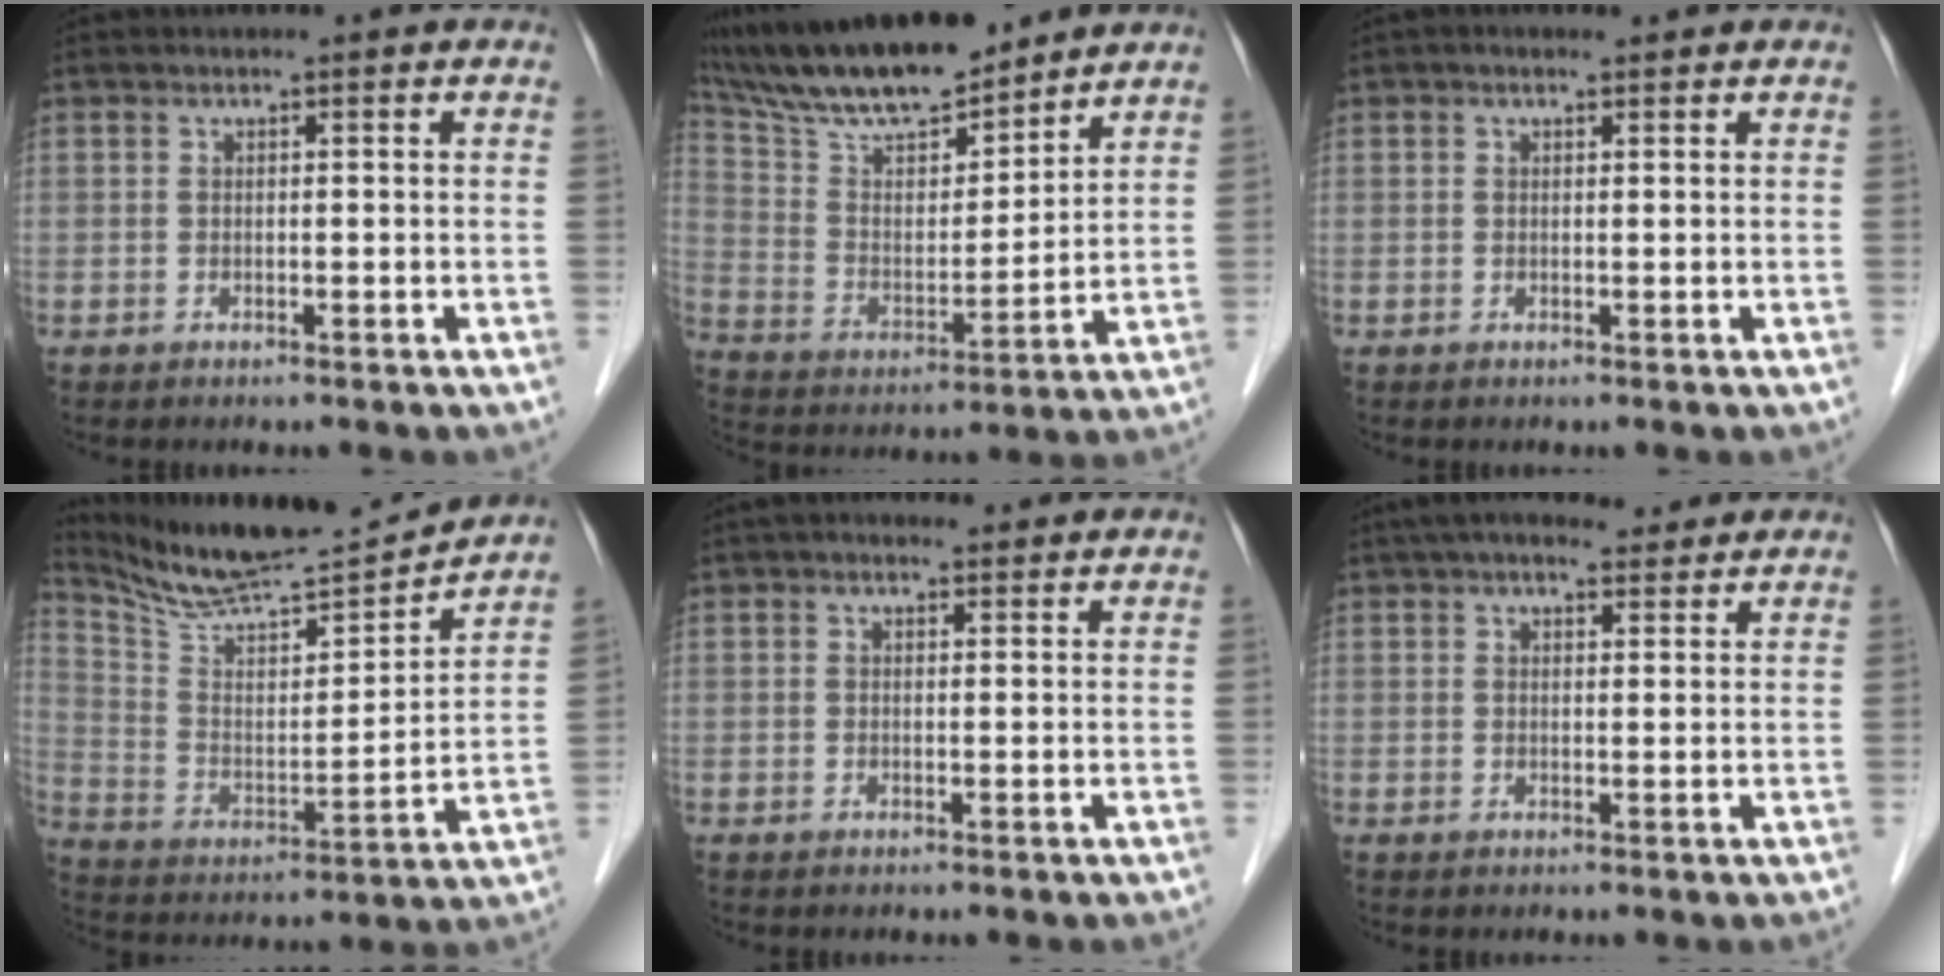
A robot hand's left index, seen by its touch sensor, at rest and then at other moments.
{"total": 16.1, "force": [14.0, 2.9, 7.4], "torque": [-0.141, 0.005, 0.262]}
{"total": 0.6, "force": [0.0, 0.4, 0.5], "torque": [-0.014, 0.003, -0.001]}
{"total": 15.9, "force": [15.2, 0.0, 4.5], "torque": [-0.095, -0.017, 0.263]}
{"total": 2.2, "force": [1.4, 1.3, 1.2], "torque": [-0.022, 0.016, 0.017]}
{"total": 7.5, "force": [6.0, 2.4, 3.8], "torque": [-0.059, 0.026, 0.093]}